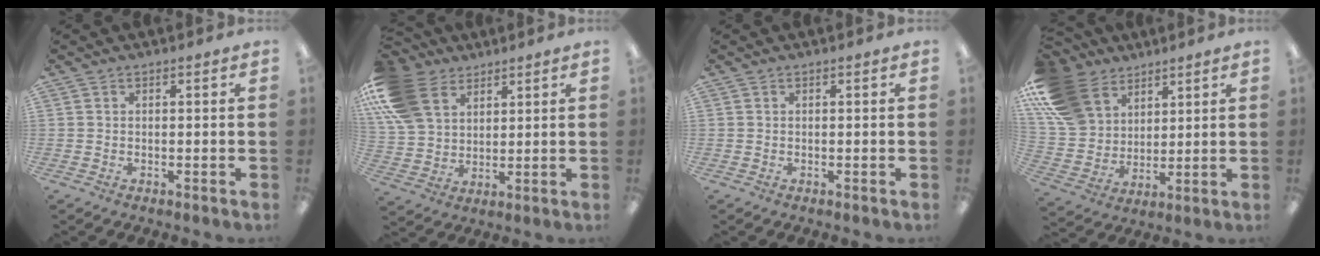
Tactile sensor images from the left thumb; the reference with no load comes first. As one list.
[{"total": 16.0, "force": [8.1, 11.1, 8.2], "torque": [-0.199, -0.019, 0.157]}, {"total": 0.0}, {"total": 17.6, "force": [9.7, 12.7, 7.4], "torque": [-0.181, -0.039, 0.190]}]